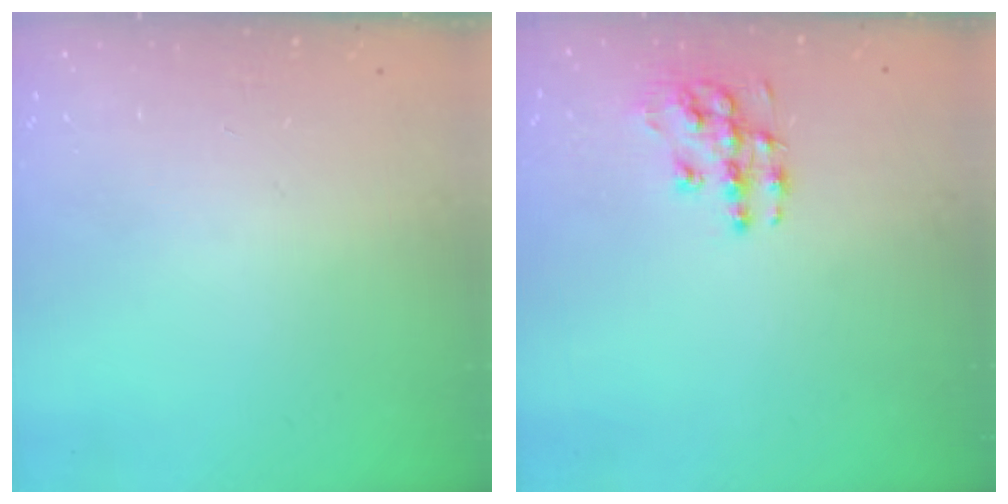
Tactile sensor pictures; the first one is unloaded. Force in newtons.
{"total": 10.0, "press": 10.0, "slide": 0.9}